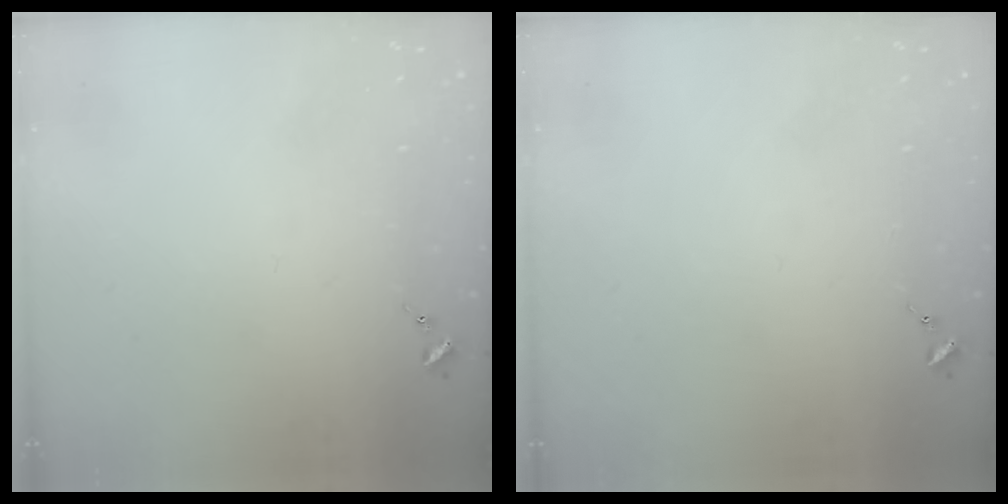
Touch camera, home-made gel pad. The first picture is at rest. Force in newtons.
{"total": 0.0}